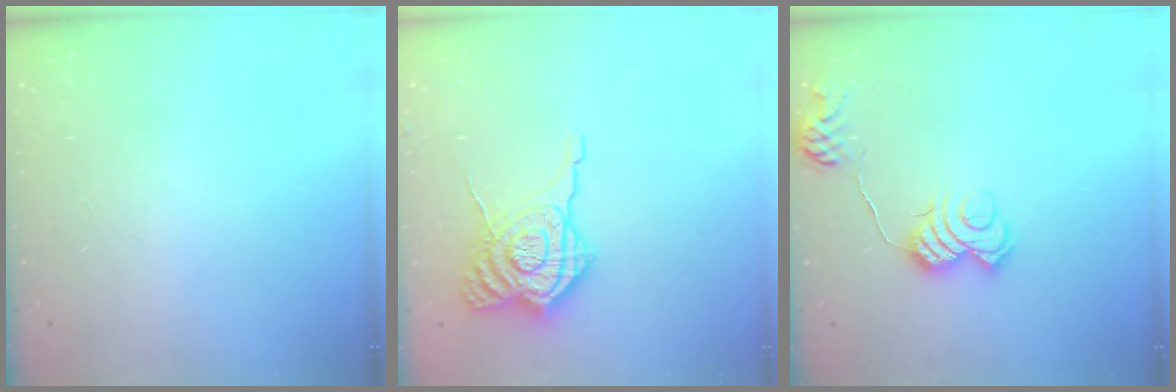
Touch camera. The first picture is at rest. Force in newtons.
{"total": 12.9, "press": 12.8, "slide": 1.3}
{"total": 11.4, "press": 11.4, "slide": 0.5}